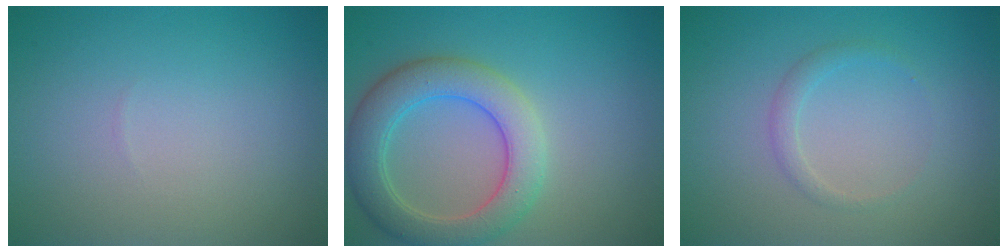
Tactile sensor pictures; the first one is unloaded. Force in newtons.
{"total": 5.7, "press": 5.7, "slide": 0.6}
{"total": 1.2, "press": 1.2, "slide": 0.1}